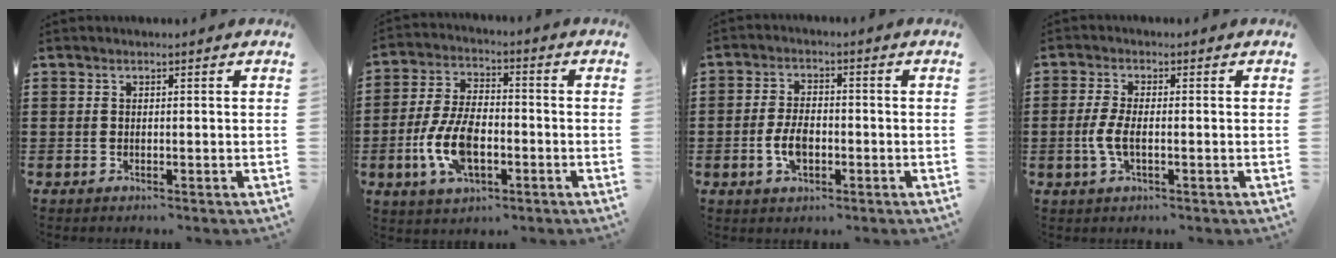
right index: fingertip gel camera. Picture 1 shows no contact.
{"total": 9.8, "force": [-2.8, 5.0, 7.9], "torque": [-0.186, -0.002, -0.056]}
{"total": 5.0, "force": [-1.4, 2.8, 3.9], "torque": [-0.091, 0.002, -0.030]}
{"total": 3.9, "force": [-0.8, 1.3, 3.6], "torque": [-0.083, -0.005, -0.020]}